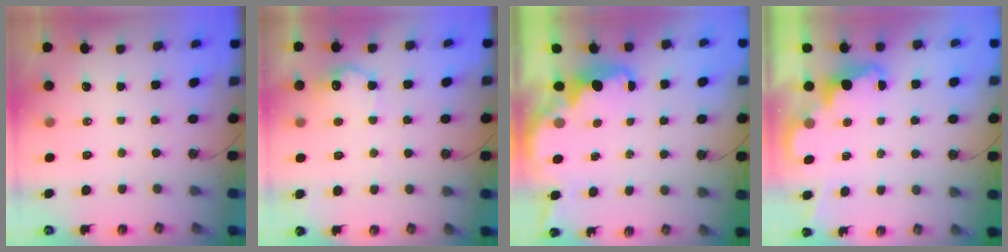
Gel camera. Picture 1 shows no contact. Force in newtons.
{"total": 11.2, "press": 11.2, "slide": 0.5}
{"total": 2.4, "press": 2.3, "slide": 0.7}
{"total": 2.3, "press": 2.3, "slide": 0.5}